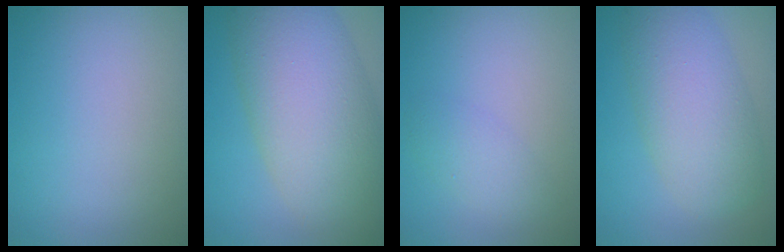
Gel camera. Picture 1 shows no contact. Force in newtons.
{"total": 11.2, "press": 11.2, "slide": 0.5}
{"total": 1.9, "press": 1.9, "slide": 0.1}
{"total": 6.9, "press": 6.9, "slide": 0.2}